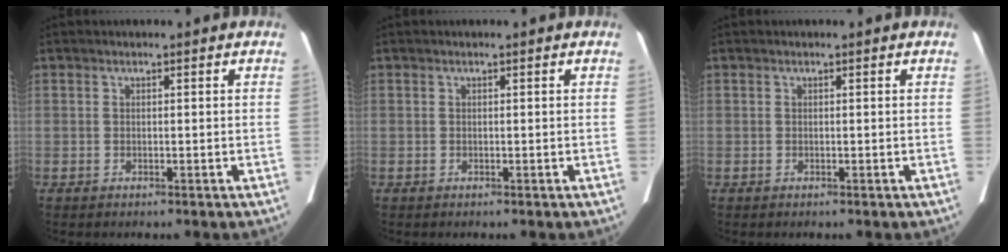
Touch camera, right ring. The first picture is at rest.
{"total": 0.0}
{"total": 0.0}